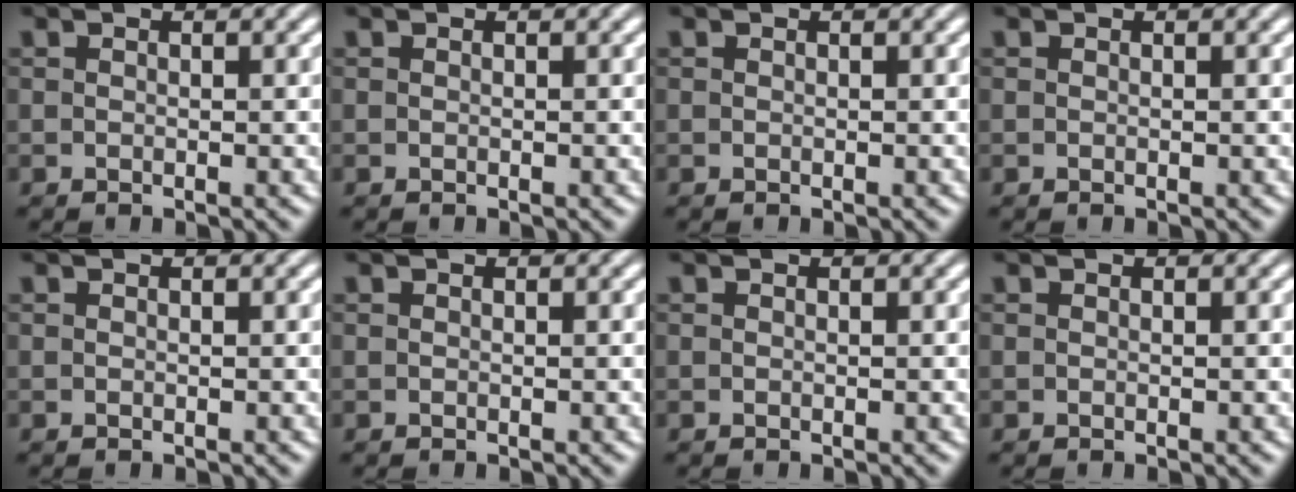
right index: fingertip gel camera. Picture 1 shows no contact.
{"total": 0.0}
{"total": 0.0}
{"total": 0.0}
{"total": 0.0}
{"total": 0.0}
{"total": 0.0}
{"total": 0.0}